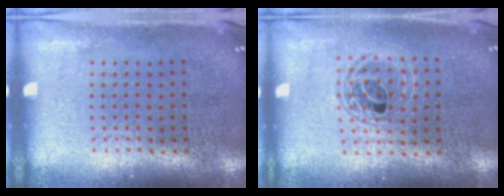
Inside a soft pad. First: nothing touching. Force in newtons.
{"total": 1.4, "press": 1.3, "slide": 0.7}